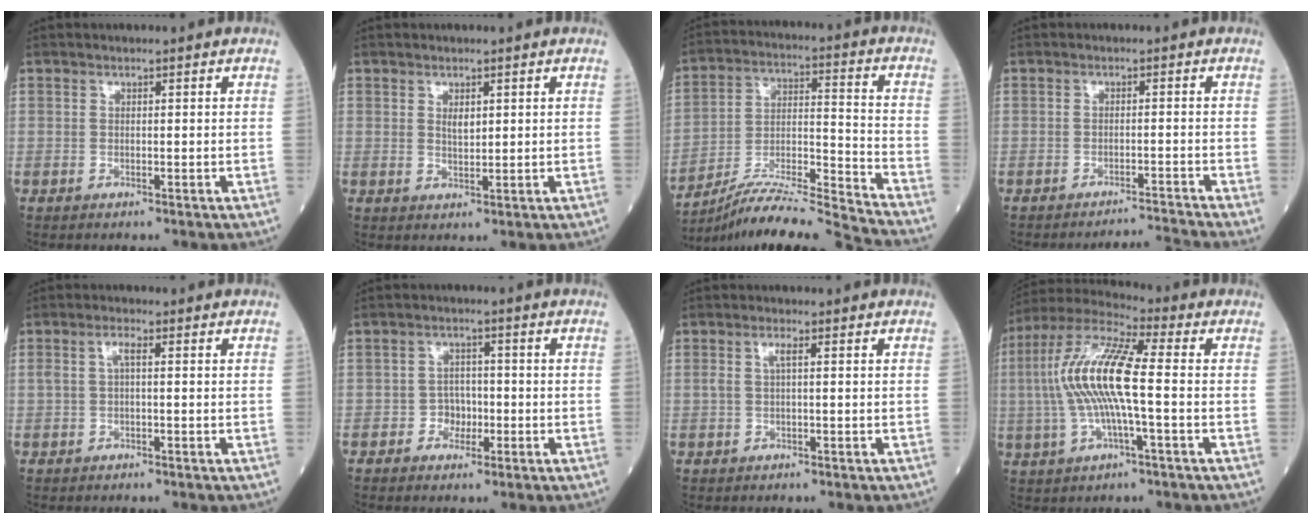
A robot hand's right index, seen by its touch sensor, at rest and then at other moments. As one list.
[{"total": 1.8, "force": [0.7, 0.8, 1.5], "torque": [-0.025, -0.001, 0.015]}, {"total": 16.6, "force": [-15.4, -2.5, 5.4], "torque": [-0.094, 0.006, -0.271]}, {"total": 4.7, "force": [-3.8, -2.7, -0.6], "torque": [0.009, -0.001, -0.059]}, {"total": 2.1, "force": [0.3, 0.5, 2.0], "torque": [-0.044, 0.010, 0.007]}, {"total": 3.2, "force": [-1.2, 2.7, 1.4], "torque": [-0.015, 0.008, -0.021]}, {"total": 1.7, "force": [0.3, 0.3, 1.6], "torque": [-0.039, 0.008, 0.007]}, {"total": 13.7, "force": [-0.4, 1.7, 13.6], "torque": [-0.284, 0.015, -0.016]}]